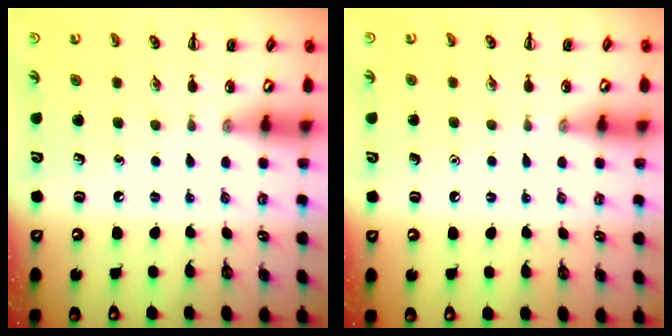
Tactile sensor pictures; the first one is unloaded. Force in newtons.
{"total": 1.5, "press": 1.5, "slide": 0.1}